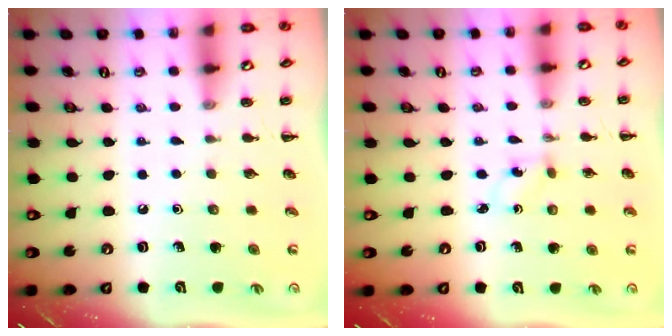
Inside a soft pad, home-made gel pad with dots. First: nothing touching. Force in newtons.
{"total": 0.9, "press": 0.7, "slide": 0.5}